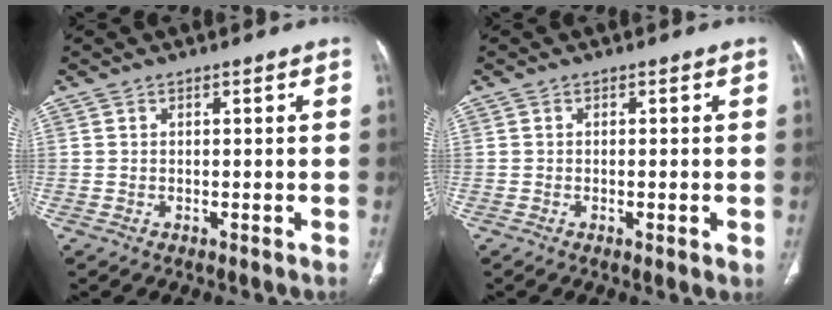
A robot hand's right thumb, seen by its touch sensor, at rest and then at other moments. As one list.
[{"total": 1.9, "force": [-0.4, 0.4, 1.8], "torque": [-0.034, -0.006, -0.006]}]